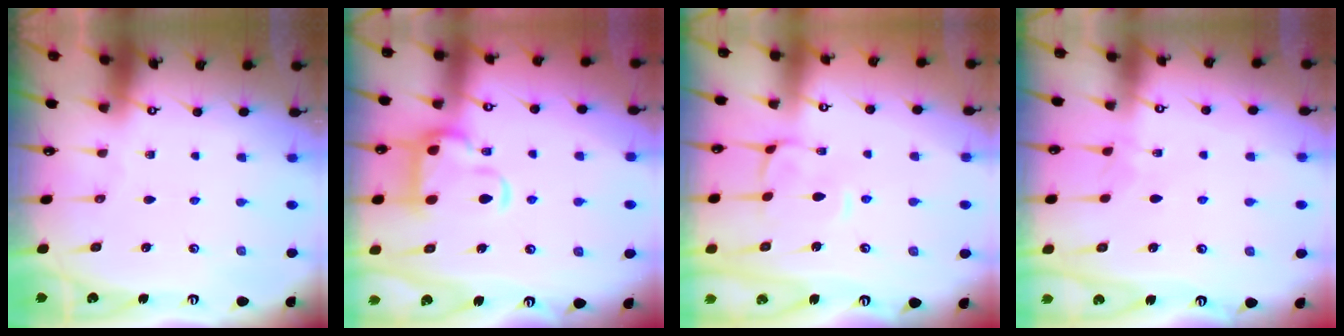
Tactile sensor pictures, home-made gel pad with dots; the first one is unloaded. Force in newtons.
{"total": 6.1, "press": 5.9, "slide": 1.5}
{"total": 1.4, "press": 1.1, "slide": 0.9}
{"total": 2.3, "press": 2.3, "slide": 0.4}